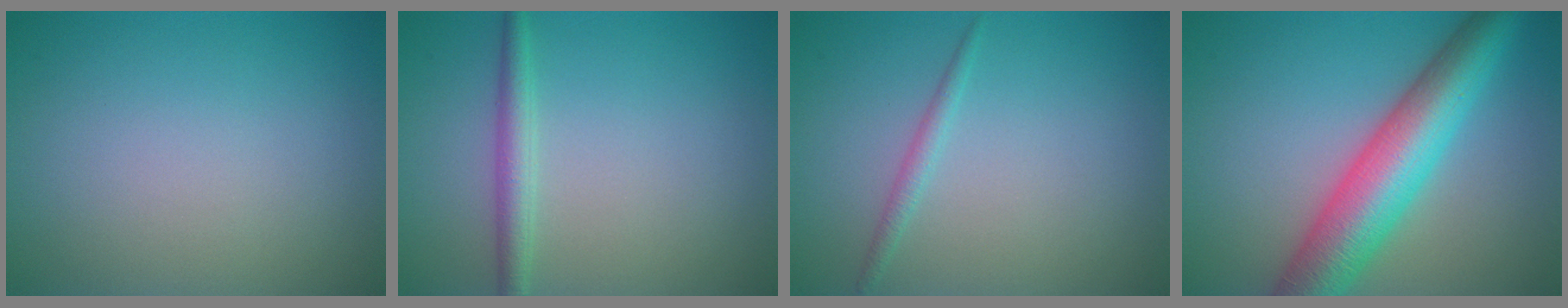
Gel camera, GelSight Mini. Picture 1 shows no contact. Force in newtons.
{"total": 2.1, "press": 2.1, "slide": 0.0}
{"total": 1.1, "press": 1.1, "slide": 0.0}
{"total": 9.0, "press": 9.0, "slide": 0.2}